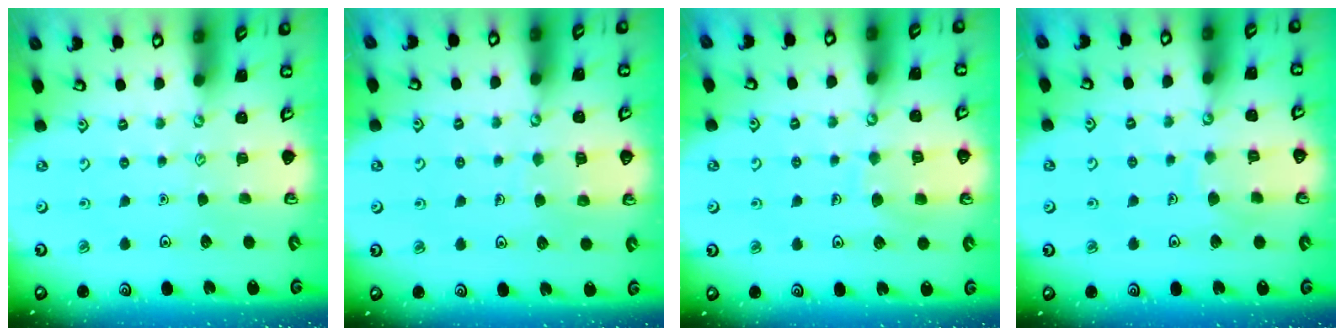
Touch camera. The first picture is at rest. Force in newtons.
{"total": 6.9, "press": 6.9, "slide": 0.6}
{"total": 7.9, "press": 7.8, "slide": 0.6}
{"total": 5.8, "press": 5.8, "slide": 0.6}